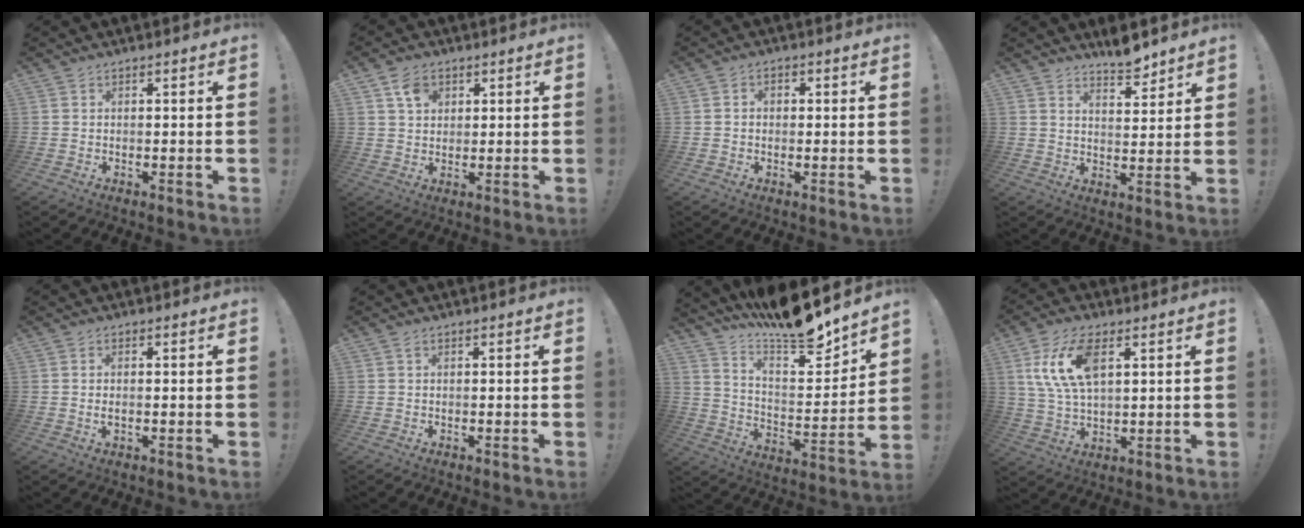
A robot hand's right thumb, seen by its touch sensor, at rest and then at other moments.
{"total": 5.6, "force": [2.7, 4.3, 2.4], "torque": [-0.028, -0.008, 0.047]}
{"total": 1.8, "force": [-0.7, 1.4, 1.0], "torque": [-0.014, 0.008, -0.013]}
{"total": 6.6, "force": [5.9, 1.5, 2.6], "torque": [-0.027, -0.045, 0.102]}
{"total": 1.5, "force": [-0.1, 0.4, 1.4], "torque": [-0.024, 0.001, -0.003]}
{"total": 0.5, "force": [0.3, 0.3, 0.2], "torque": [-0.001, -0.001, 0.005]}
{"total": 15.4, "force": [13.7, 2.2, 6.7], "torque": [-0.114, -0.124, 0.230]}
{"total": 13.6, "force": [5.4, 7.0, 10.3], "torque": [-0.215, -0.011, 0.097]}